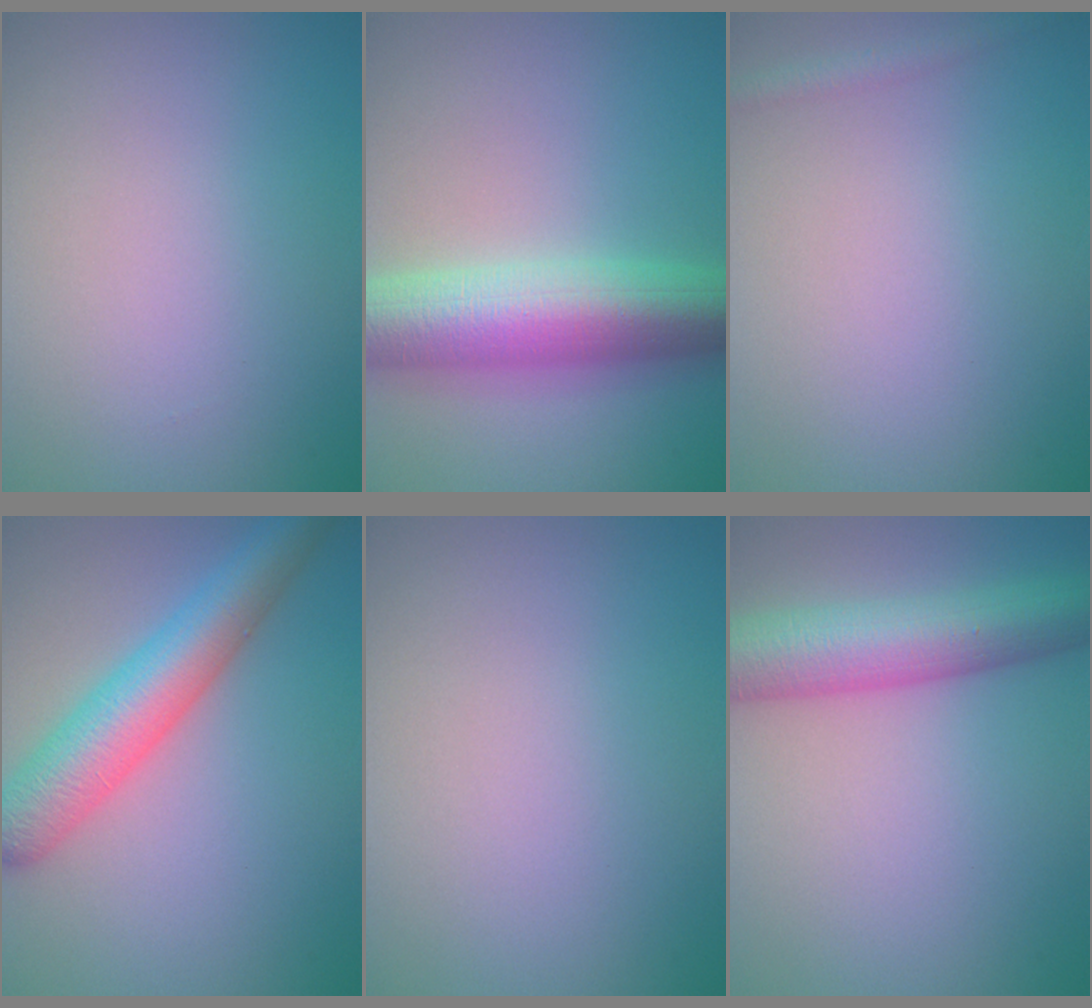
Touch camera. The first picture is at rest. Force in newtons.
{"total": 9.6, "press": 9.6, "slide": 0.1}
{"total": 1.1, "press": 1.1, "slide": 0.1}
{"total": 7.0, "press": 7.0, "slide": 0.3}
{"total": 0.0}
{"total": 8.1, "press": 8.1, "slide": 0.2}